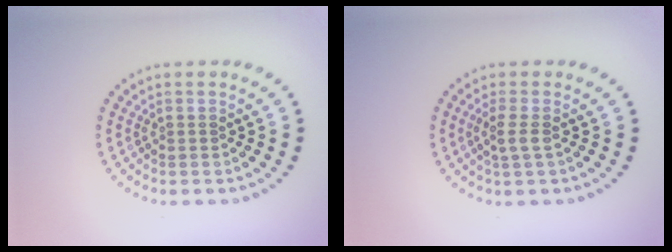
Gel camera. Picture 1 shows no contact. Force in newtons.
{"total": 1.5, "press": 1.3, "slide": 0.6}